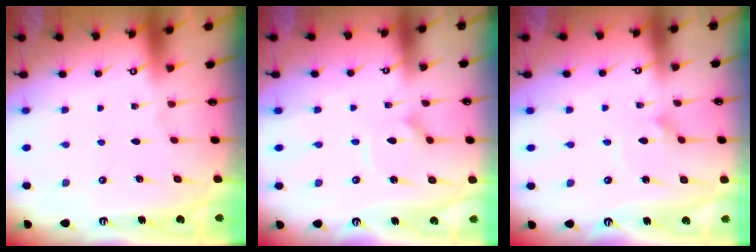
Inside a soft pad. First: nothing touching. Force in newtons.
{"total": 2.8, "press": 2.8, "slide": 0.4}
{"total": 2.7, "press": 2.7, "slide": 0.2}